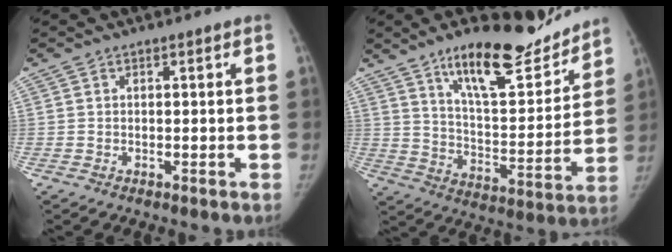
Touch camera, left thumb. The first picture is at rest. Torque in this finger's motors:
{"motor_torque": [0.72, -0.36, 1.29, -1.47, 0.28]}